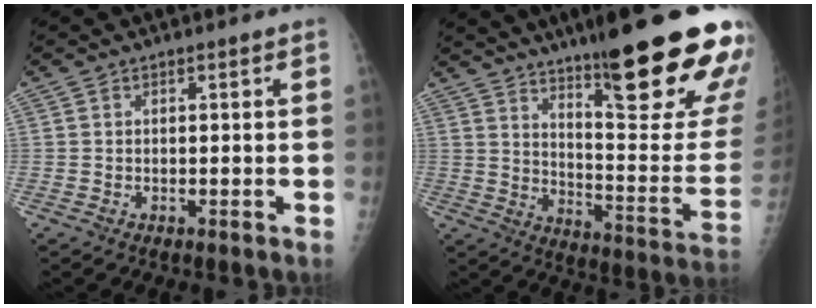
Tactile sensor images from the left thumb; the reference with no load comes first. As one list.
[{"total": 27.7, "force": [17.5, 4.7, 21.0], "torque": [-0.242, -0.088, 0.260]}]